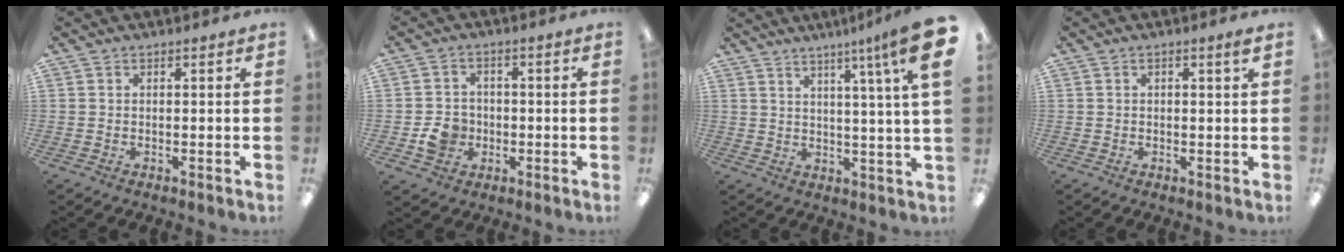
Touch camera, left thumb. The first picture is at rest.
{"total": 6.4, "force": [-1.8, 5.5, 2.7], "torque": [-0.042, 0.012, -0.028]}
{"total": 10.8, "force": [5.6, 0.0, 9.3], "torque": [-0.143, -0.032, 0.084]}
{"total": 1.1, "force": [0.2, 0.2, 1.1], "torque": [-0.020, -0.001, 0.004]}